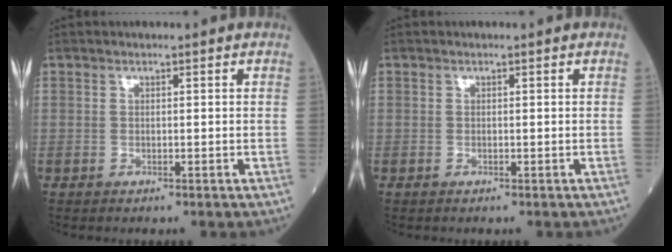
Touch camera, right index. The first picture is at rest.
{"total": 0.0}